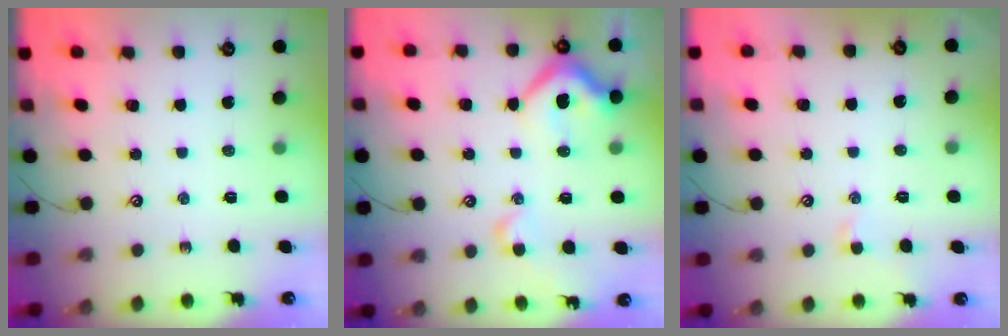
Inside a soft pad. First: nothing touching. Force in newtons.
{"total": 10.9, "press": 10.7, "slide": 1.7}
{"total": 0.6, "press": 0.1, "slide": 0.5}